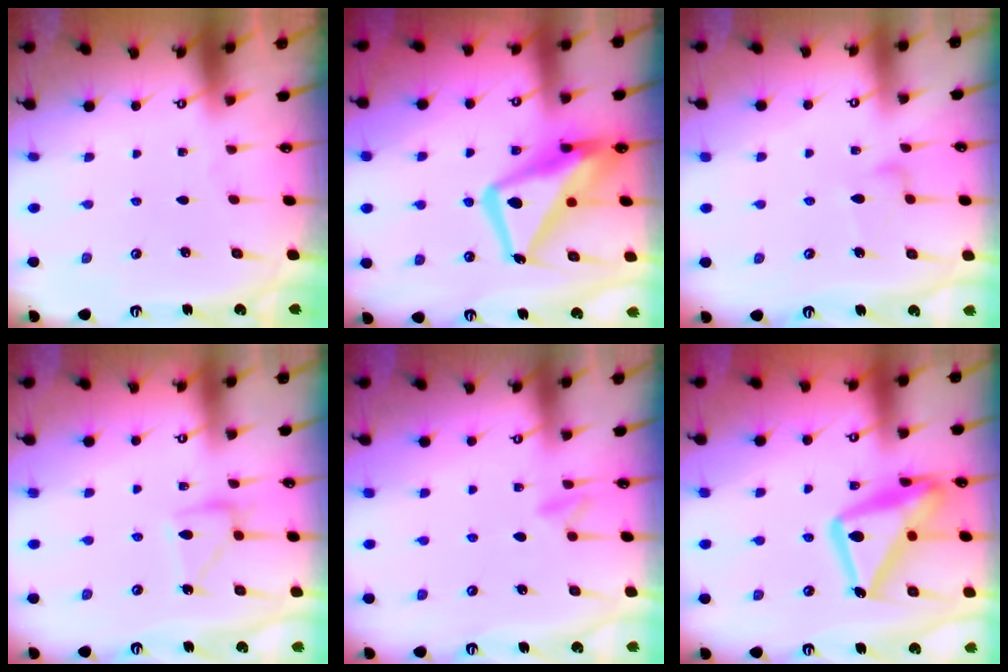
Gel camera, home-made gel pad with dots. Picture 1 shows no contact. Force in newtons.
{"total": 18.3, "press": 18.3, "slide": 1.6}
{"total": 7.5, "press": 7.5, "slide": 0.3}
{"total": 13.0, "press": 12.9, "slide": 0.7}
{"total": 7.0, "press": 7.0, "slide": 1.0}
{"total": 22.2, "press": 22.2, "slide": 1.6}